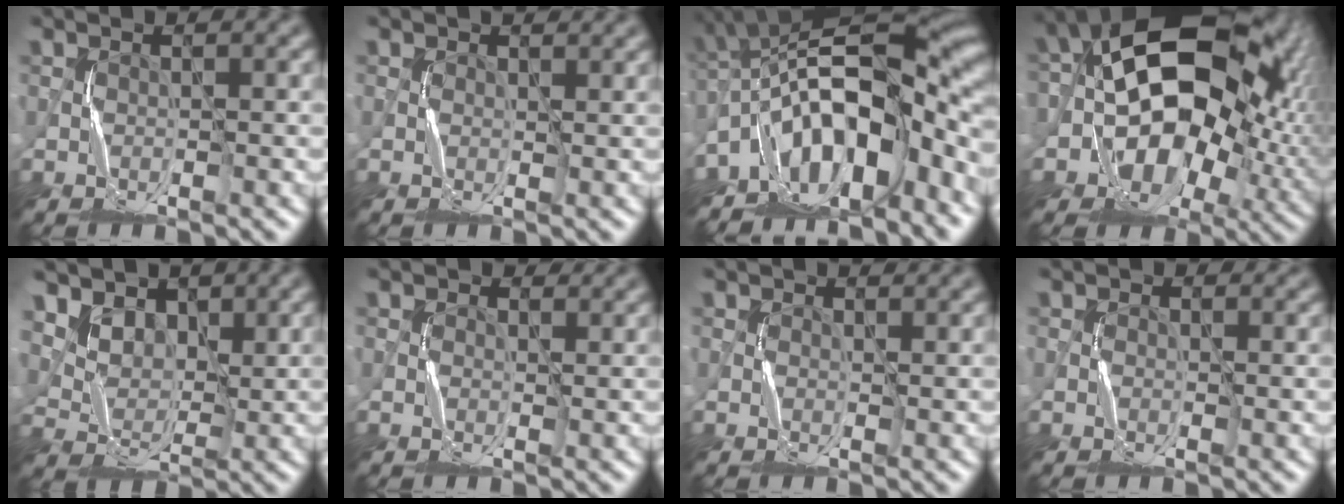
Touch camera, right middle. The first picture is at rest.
{"total": 1.5, "force": [1.0, 0.8, 0.7], "torque": [-0.013, -0.001, 0.015]}
{"total": 13.5, "force": [-5.5, 6.3, 10.6], "torque": [-0.143, 0.014, -0.104]}
{"total": 16.4, "force": [-0.3, 11.6, 11.7], "torque": [-0.169, -0.012, -0.008]}
{"total": 5.4, "force": [3.2, 3.6, 2.4], "torque": [-0.064, -0.023, 0.072]}
{"total": 1.8, "force": [1.4, 1.1, 0.6], "torque": [-0.008, -0.005, 0.016]}
{"total": 1.3, "force": [1.0, 0.7, 0.6], "torque": [-0.011, -0.002, 0.013]}
{"total": 1.2, "force": [0.5, 1.0, 0.4], "torque": [-0.004, -0.002, 0.002]}